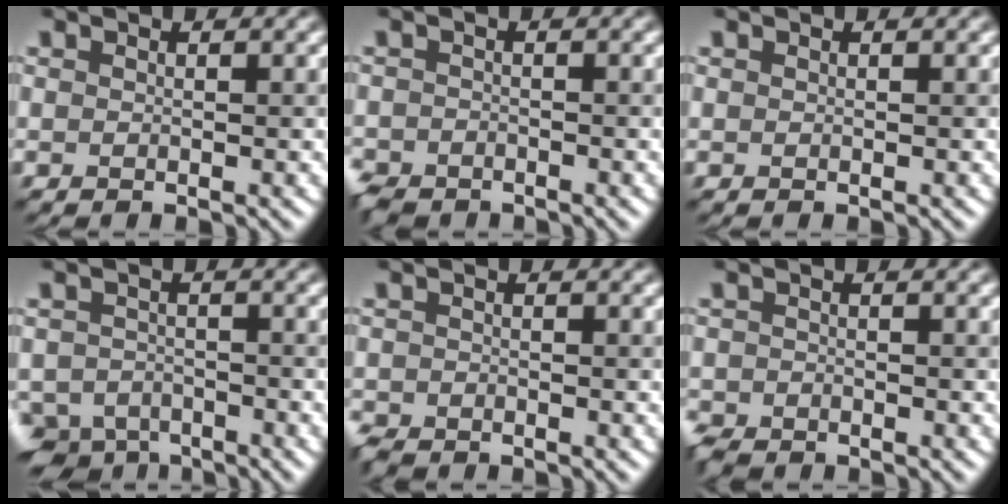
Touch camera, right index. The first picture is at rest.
{"total": 2.6, "force": [-2.2, 1.2, 0.6], "torque": [-0.010, -0.004, -0.050]}
{"total": 0.0}
{"total": 5.2, "force": [-3.9, 3.1, 1.4], "torque": [-0.011, -0.003, -0.071]}
{"total": 1.8, "force": [-1.6, 0.6, 0.3], "torque": [-0.004, -0.003, -0.039]}
{"total": 2.1, "force": [-1.9, 0.8, 0.4], "torque": [-0.007, -0.004, -0.044]}